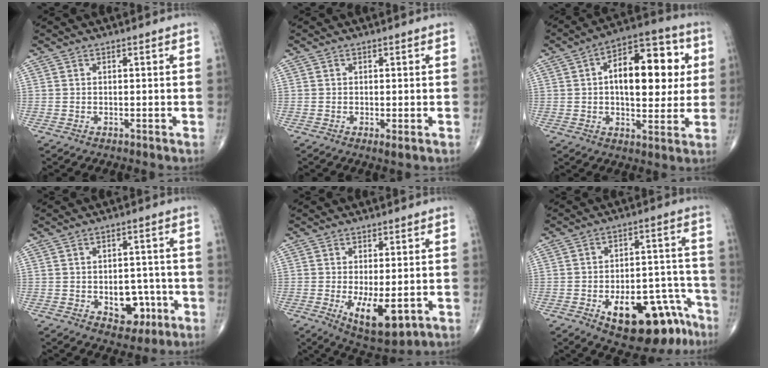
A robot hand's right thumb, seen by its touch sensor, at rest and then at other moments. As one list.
[{"total": 1.3, "force": [-0.4, 0.3, 1.2], "torque": [-0.025, -0.006, -0.009]}, {"total": 17.5, "force": [2.8, 9.1, 14.6], "torque": [-0.174, 0.013, 0.034]}, {"total": 7.9, "force": [-2.4, 5.4, 5.3], "torque": [-0.034, 0.020, -0.022]}, {"total": 10.0, "force": [-2.5, 4.2, 8.7], "torque": [-0.134, -0.018, -0.026]}, {"total": 18.0, "force": [-9.9, 8.5, 12.5], "torque": [-0.120, 0.076, -0.128]}]